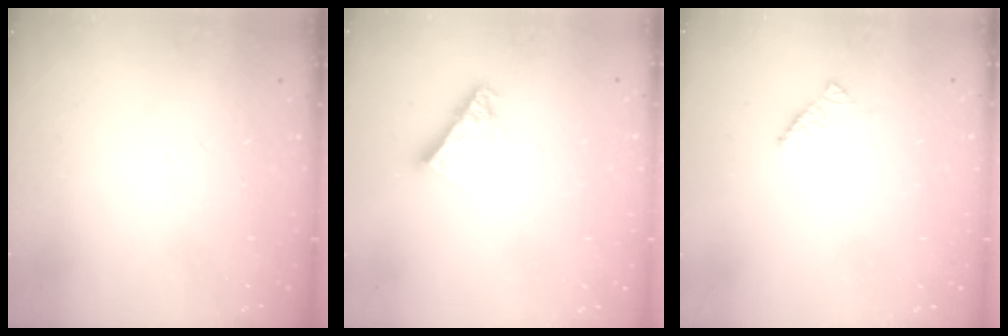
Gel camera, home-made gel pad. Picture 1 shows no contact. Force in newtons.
{"total": 9.5, "press": 9.5, "slide": 0.7}
{"total": 2.9, "press": 2.9, "slide": 0.5}